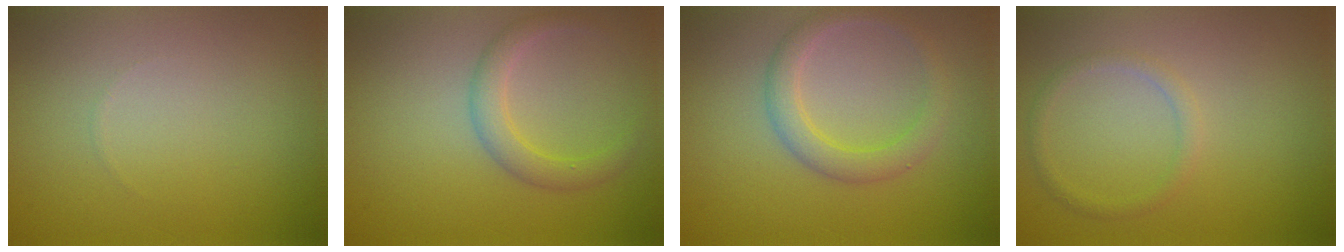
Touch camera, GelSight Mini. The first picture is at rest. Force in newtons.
{"total": 2.5, "press": 2.5, "slide": 0.1}
{"total": 2.8, "press": 2.8, "slide": 0.1}
{"total": 1.2, "press": 1.2, "slide": 0.1}